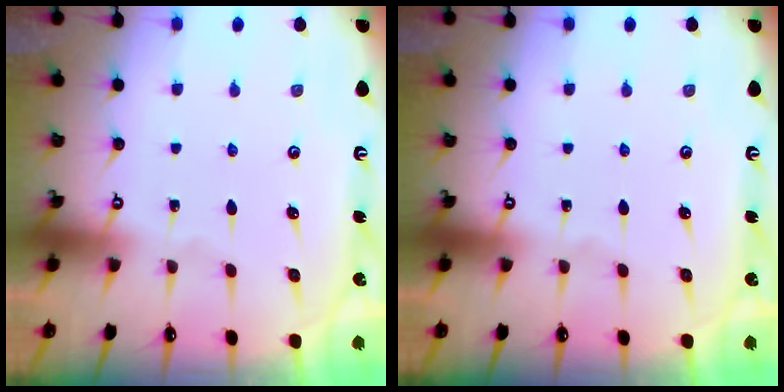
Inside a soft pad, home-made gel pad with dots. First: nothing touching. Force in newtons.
{"total": 0.0}